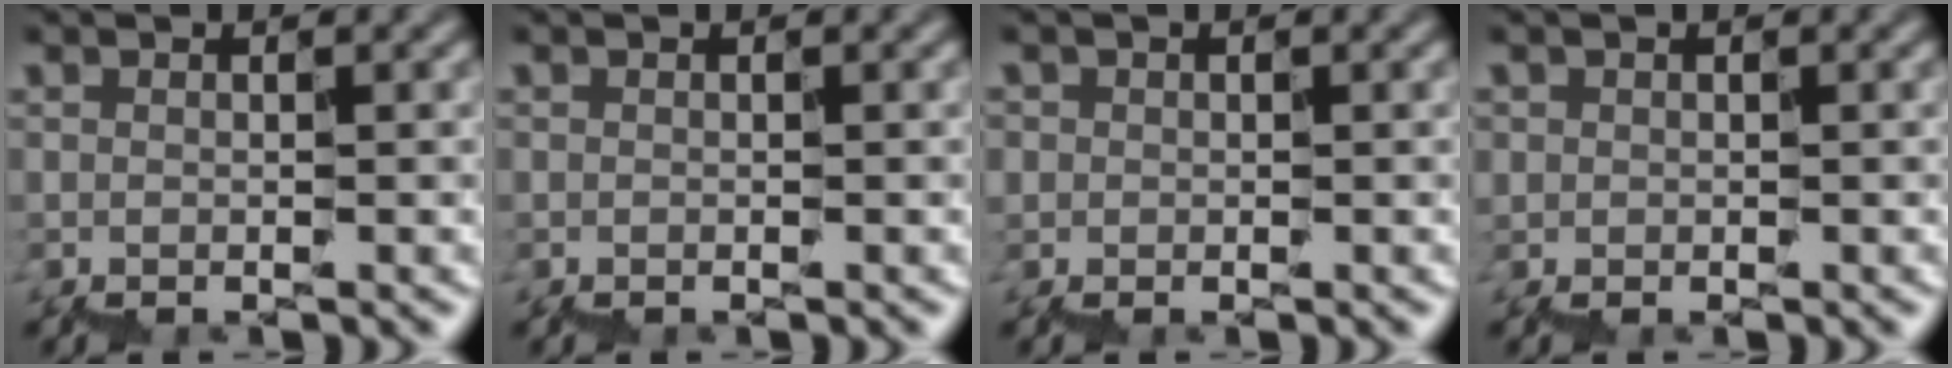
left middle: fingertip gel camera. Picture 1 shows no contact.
{"total": 0.0}
{"total": 0.9, "force": [-0.5, 0.8, -0.1], "torque": [0.002, 0.001, -0.005]}
{"total": 0.6, "force": [-0.3, 0.5, -0.2], "torque": [0.001, -0.003, 0.000]}